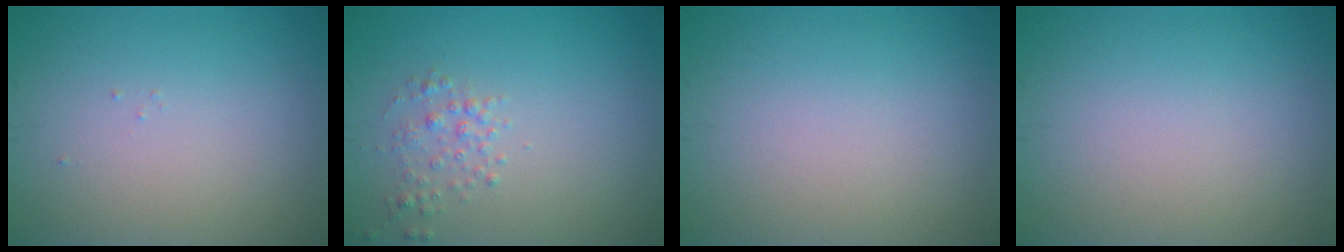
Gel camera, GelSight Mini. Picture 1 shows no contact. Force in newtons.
{"total": 1.6, "press": 1.6, "slide": 0.1}
{"total": 0.0}
{"total": 0.0}